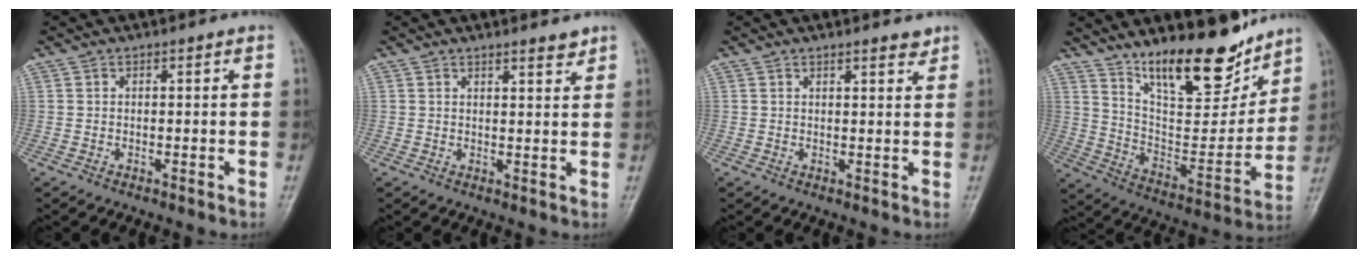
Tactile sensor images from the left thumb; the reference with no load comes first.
{"total": 2.6, "force": [2.2, 0.6, 1.2], "torque": [-0.008, -0.018, 0.032]}
{"total": 2.3, "force": [2.0, 0.6, 1.1], "torque": [-0.006, -0.014, 0.027]}
{"total": 19.8, "force": [14.7, 6.5, 11.6], "torque": [-0.135, -0.097, 0.252]}